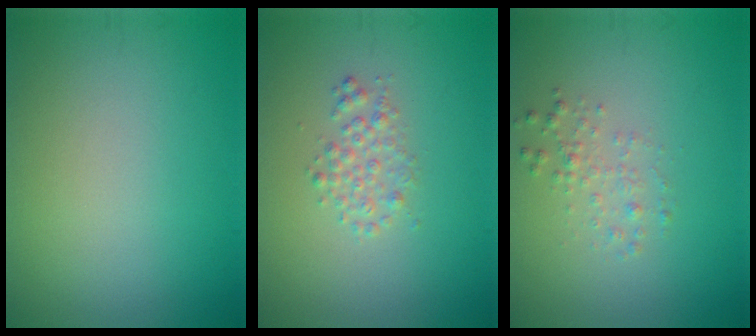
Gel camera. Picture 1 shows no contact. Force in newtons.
{"total": 1.7, "press": 1.7, "slide": 0.0}
{"total": 1.4, "press": 1.4, "slide": 0.0}